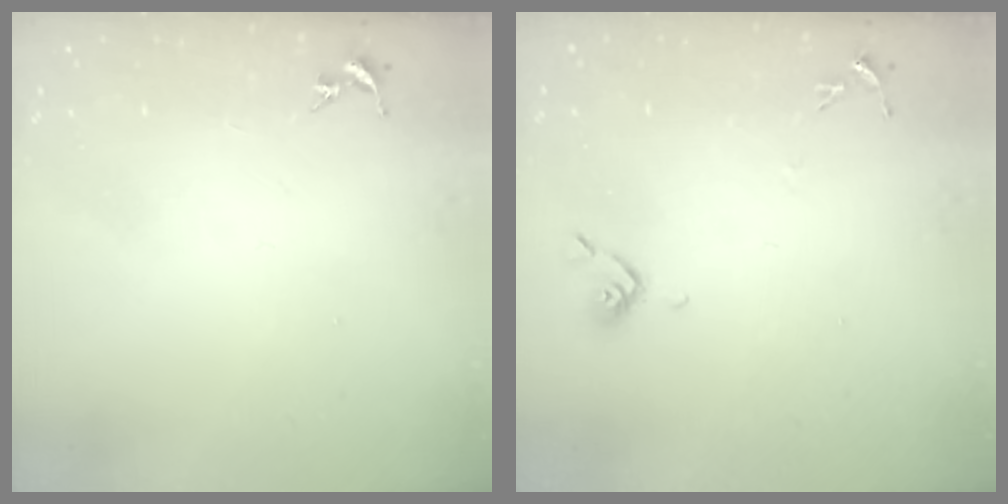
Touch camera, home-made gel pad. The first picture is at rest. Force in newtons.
{"total": 5.8, "press": 5.8, "slide": 0.7}